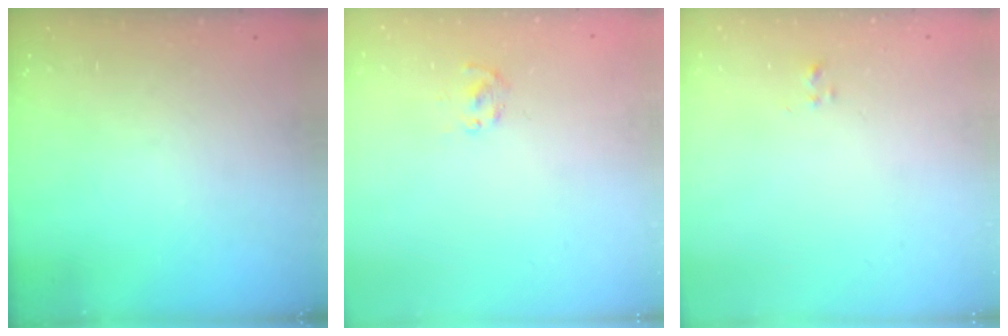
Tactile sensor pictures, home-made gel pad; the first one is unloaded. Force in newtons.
{"total": 2.0, "press": 1.8, "slide": 0.7}
{"total": 1.8, "press": 1.7, "slide": 0.3}